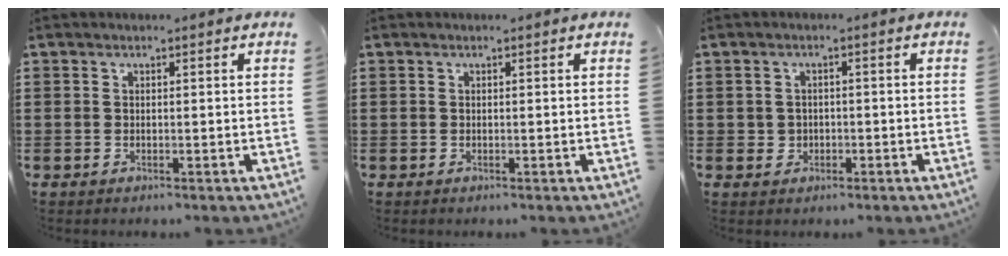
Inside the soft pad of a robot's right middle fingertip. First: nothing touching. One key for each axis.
{"total": 0.0}
{"total": 1.8, "fx": -0.4, "fy": 1.8, "fz": 0.2, "tx": -0.011, "ty": 0.003, "tz": -0.011}